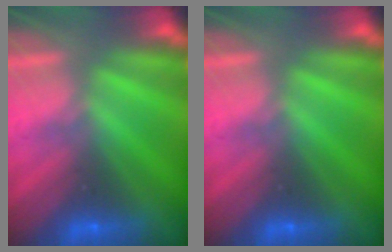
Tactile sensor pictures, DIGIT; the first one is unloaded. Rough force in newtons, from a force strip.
{"total": 0.0}